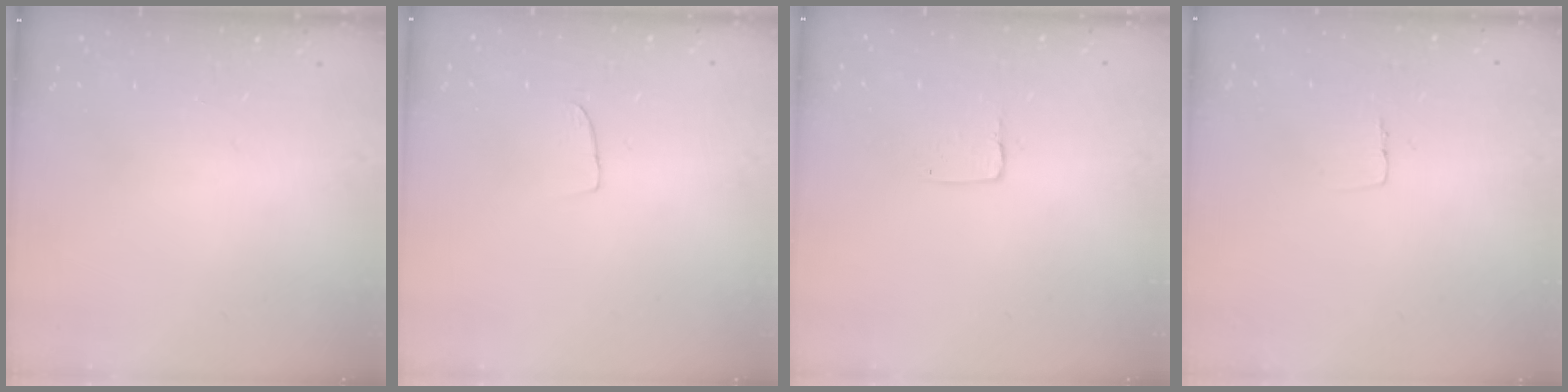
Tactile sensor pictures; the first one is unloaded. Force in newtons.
{"total": 2.5, "press": 2.5, "slide": 0.1}
{"total": 2.0, "press": 2.0, "slide": 0.2}
{"total": 3.1, "press": 3.1, "slide": 0.2}